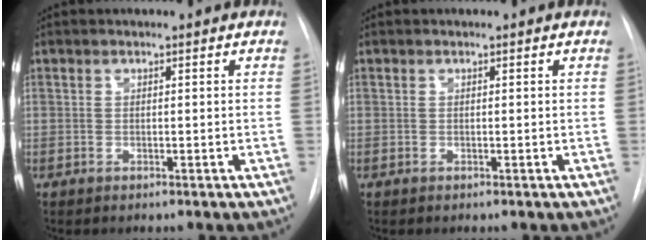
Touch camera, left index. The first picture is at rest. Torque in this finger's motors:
{"motor_torque": [0.00, 0.00, 0.00, 0.01]}